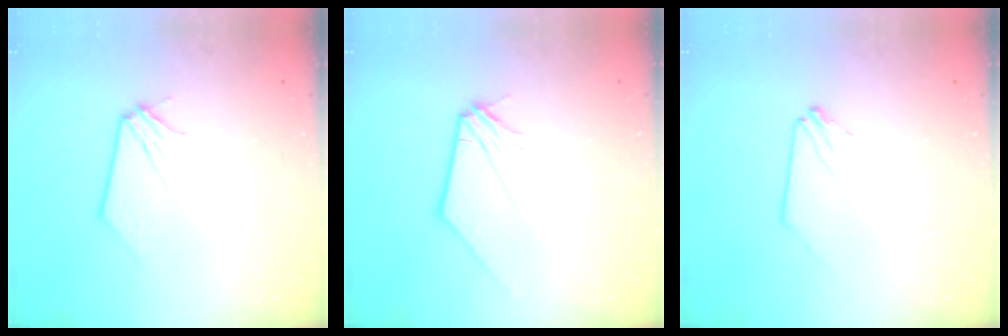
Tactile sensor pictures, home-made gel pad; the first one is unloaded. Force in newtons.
{"total": 2.4, "press": 2.3, "slide": 0.4}
{"total": 0.0}